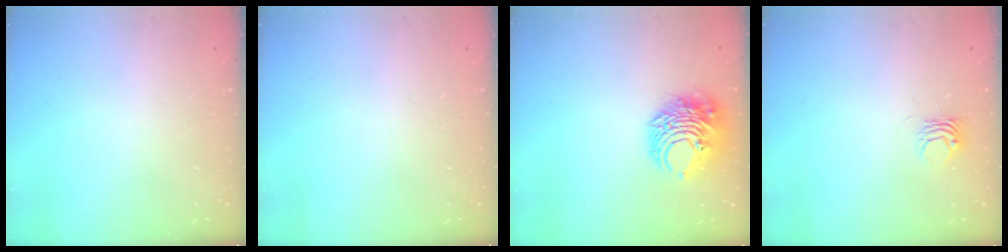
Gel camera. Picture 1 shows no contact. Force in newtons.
{"total": 0.0}
{"total": 10.3, "press": 10.2, "slide": 1.6}
{"total": 4.0, "press": 4.0, "slide": 0.0}